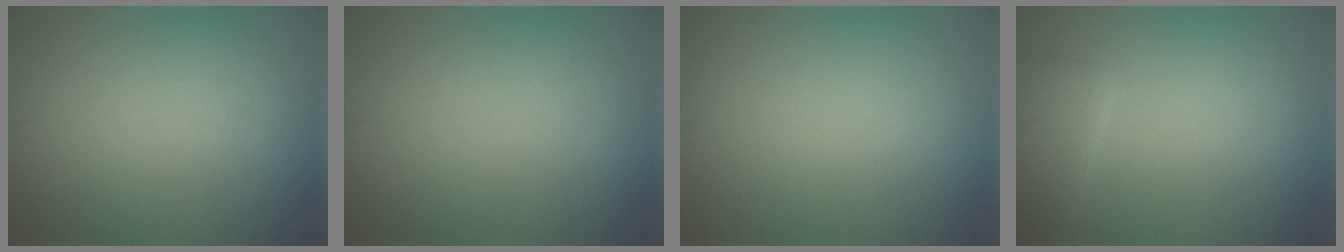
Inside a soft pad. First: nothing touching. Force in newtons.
{"total": 0.0}
{"total": 0.0}
{"total": 2.9, "press": 2.9, "slide": 0.3}